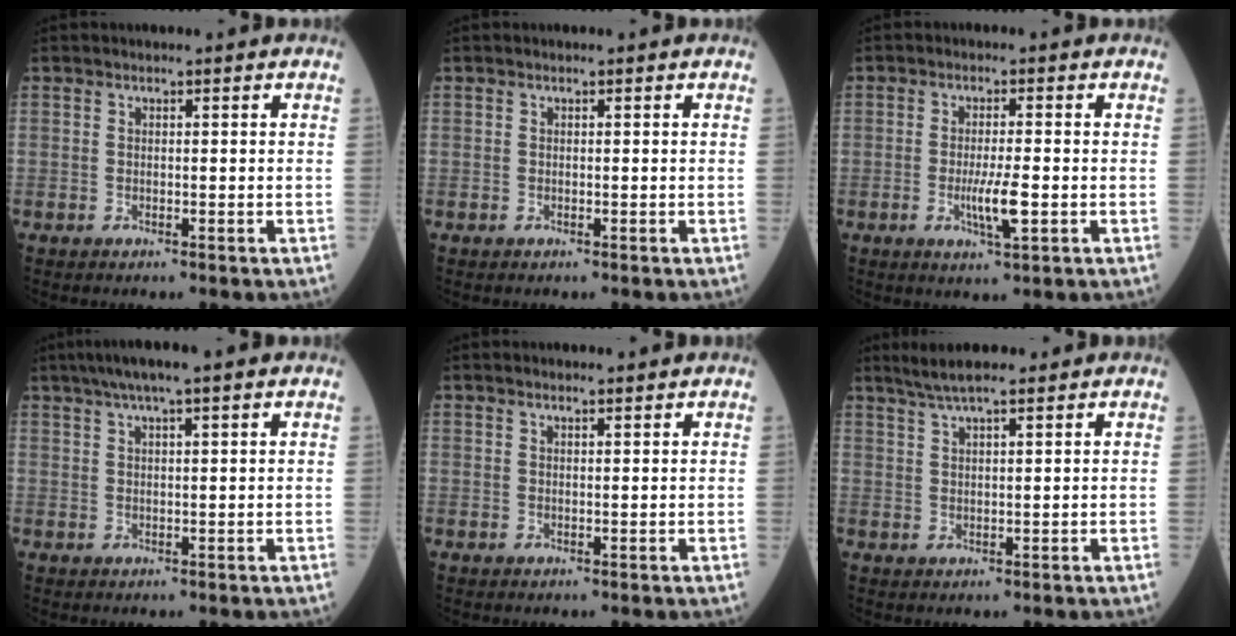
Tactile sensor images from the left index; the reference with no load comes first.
{"total": 0.0}
{"total": 4.5, "force": [-1.2, 0.3, 4.3], "torque": [-0.083, -0.011, -0.021]}
{"total": 7.1, "force": [5.2, 0.2, 4.8], "torque": [-0.079, 0.032, 0.083]}
{"total": 2.3, "force": [2.1, 0.0, 0.7], "torque": [-0.010, 0.008, 0.029]}
{"total": 6.3, "force": [5.2, 0.7, 3.6], "torque": [-0.063, 0.022, 0.089]}